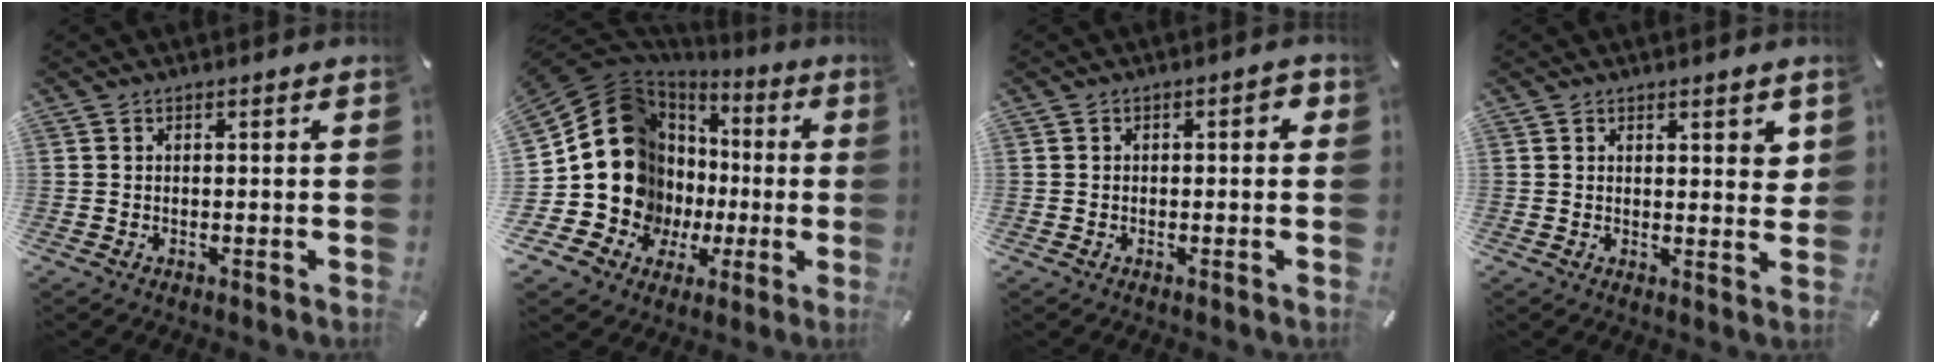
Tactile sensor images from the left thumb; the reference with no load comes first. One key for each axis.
{"total": 19.0, "fx": 0.5, "fy": 16.9, "fz": 8.8, "tx": -0.180, "ty": -0.042, "tz": 0.042}
{"total": 2.2, "fx": -0.2, "fy": 1.1, "fz": 1.8, "tx": -0.035, "ty": 0.009, "tz": -0.007}
{"total": 3.6, "fx": 2.4, "fy": 1.5, "fz": 2.2, "tx": -0.023, "ty": -0.014, "tz": 0.037}